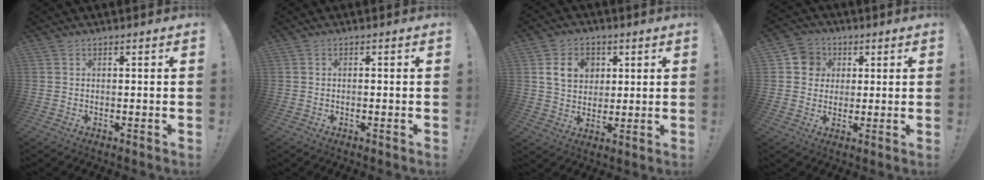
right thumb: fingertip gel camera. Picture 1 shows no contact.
{"total": 0.8, "force": [-0.6, 0.1, 0.6], "torque": [-0.012, 0.001, -0.010]}
{"total": 10.6, "force": [3.6, 8.7, 4.9], "torque": [-0.073, -0.004, 0.072]}
{"total": 8.0, "force": [1.7, 7.6, 1.9], "torque": [-0.027, 0.000, 0.037]}